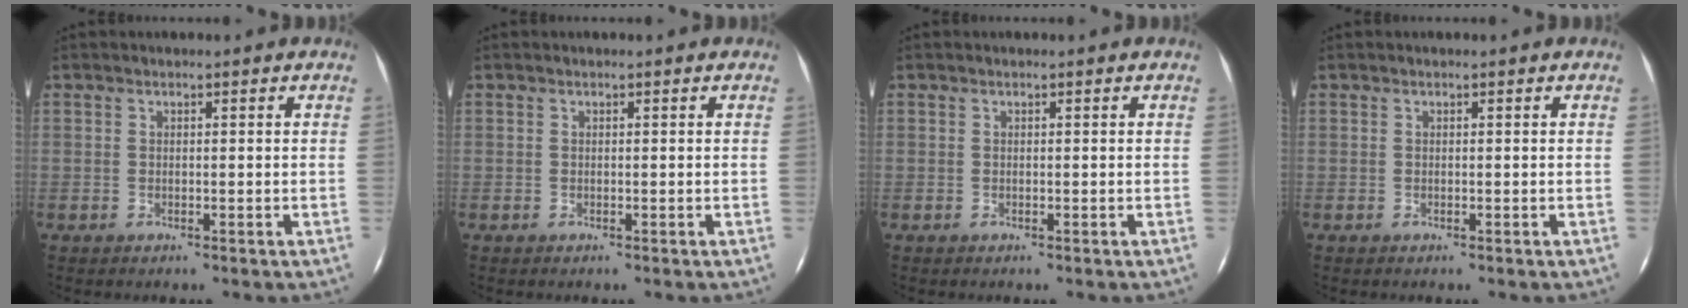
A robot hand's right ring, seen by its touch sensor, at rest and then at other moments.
{"total": 0.0}
{"total": 0.0}
{"total": 0.0}